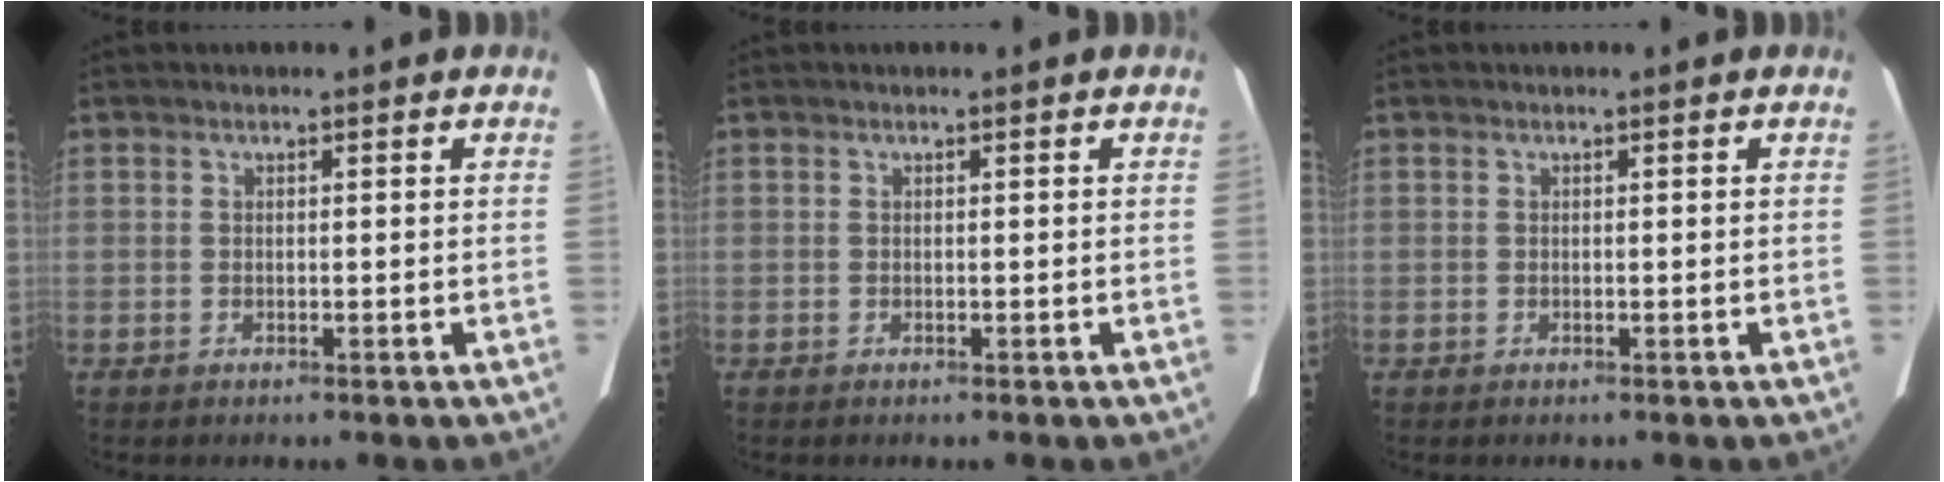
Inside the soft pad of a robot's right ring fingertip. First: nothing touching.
{"total": 0.0}
{"total": 0.0}